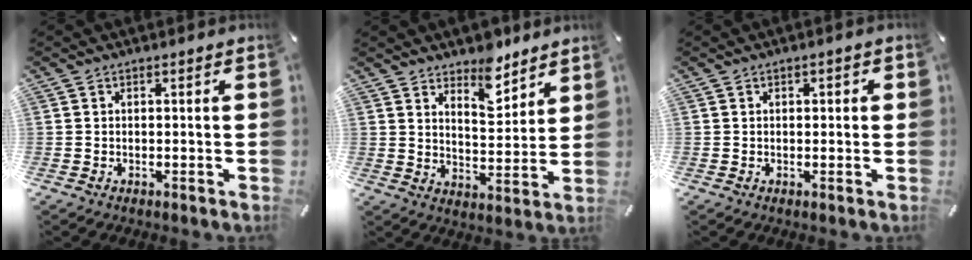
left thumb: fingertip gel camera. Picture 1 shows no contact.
{"total": 8.3, "force": [7.2, 3.8, 1.9], "torque": [-0.011, -0.062, 0.129]}
{"total": 1.0, "force": [-0.1, 0.7, 0.7], "torque": [-0.013, 0.005, -0.003]}